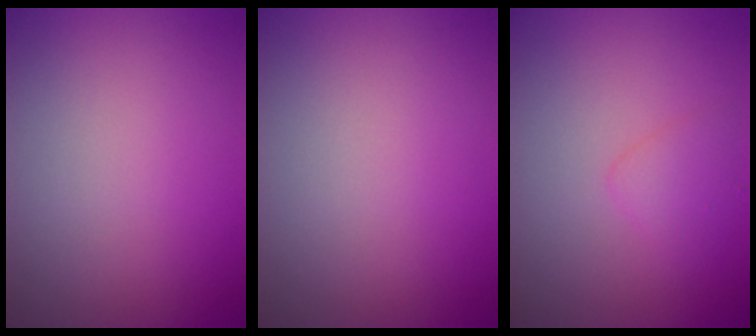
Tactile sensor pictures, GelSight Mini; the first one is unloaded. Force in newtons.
{"total": 0.0}
{"total": 1.5, "press": 1.5, "slide": 0.0}